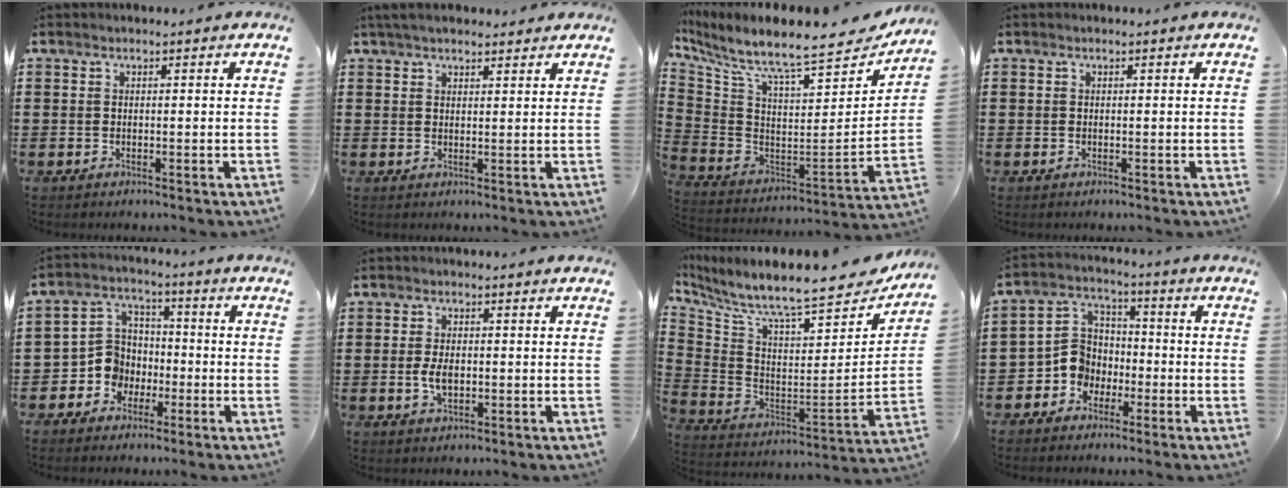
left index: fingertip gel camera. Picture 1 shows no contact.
{"total": 3.1, "force": [2.7, 0.7, 1.3], "torque": [-0.032, 0.003, 0.051]}
{"total": 8.6, "force": [7.5, 0.6, 4.1], "torque": [-0.108, -0.077, 0.120]}
{"total": 0.0}
{"total": 6.7, "force": [-2.3, 5.9, 1.9], "torque": [-0.073, 0.008, -0.049]}
{"total": 3.7, "force": [-0.3, 2.0, 3.2], "torque": [-0.068, 0.002, -0.007]}
{"total": 8.6, "force": [7.7, 0.7, 3.9], "torque": [-0.103, -0.073, 0.124]}
{"total": 6.5, "force": [-2.6, 5.6, 1.8], "torque": [-0.070, 0.005, -0.056]}